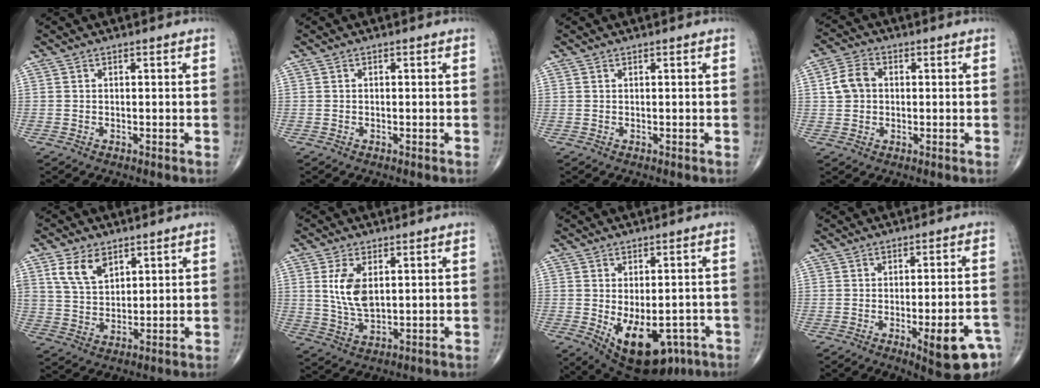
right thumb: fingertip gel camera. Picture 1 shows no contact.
{"total": 0.0}
{"total": 0.0}
{"total": 5.7, "force": [0.6, 4.5, 3.5], "torque": [-0.062, 0.013, 0.007]}
{"total": 7.9, "force": [4.2, 4.8, 4.6], "torque": [-0.072, -0.017, 0.086]}
{"total": 7.6, "force": [1.9, 4.0, 6.2], "torque": [-0.117, -0.013, 0.046]}
{"total": 15.1, "force": [-5.5, 8.5, 11.3], "torque": [-0.155, -0.001, -0.058]}
{"total": 11.7, "force": [-5.2, 3.1, 10.1], "torque": [-0.113, 0.015, -0.058]}